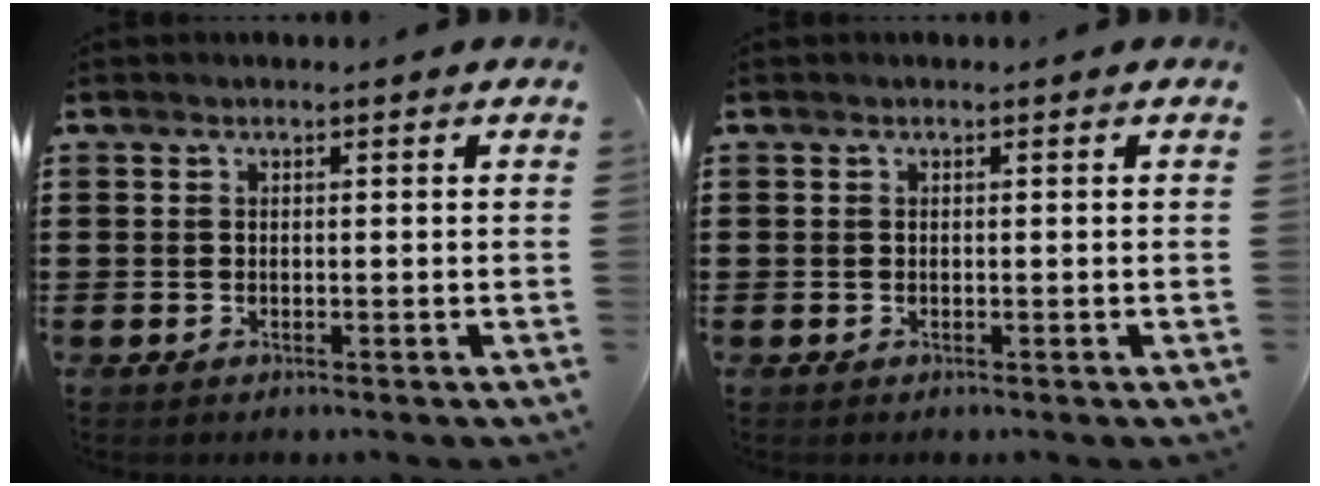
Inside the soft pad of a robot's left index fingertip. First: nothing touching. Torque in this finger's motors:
{"motor_torque": [-0.01, -0.01, 0.02, 0.00]}